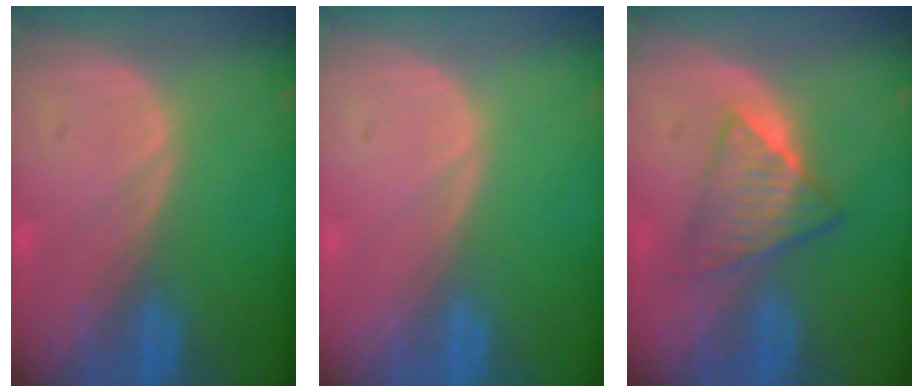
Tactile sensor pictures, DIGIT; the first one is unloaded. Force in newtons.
{"total": 0.0}
{"total": 5.9, "press": 5.4, "slide": 2.3}